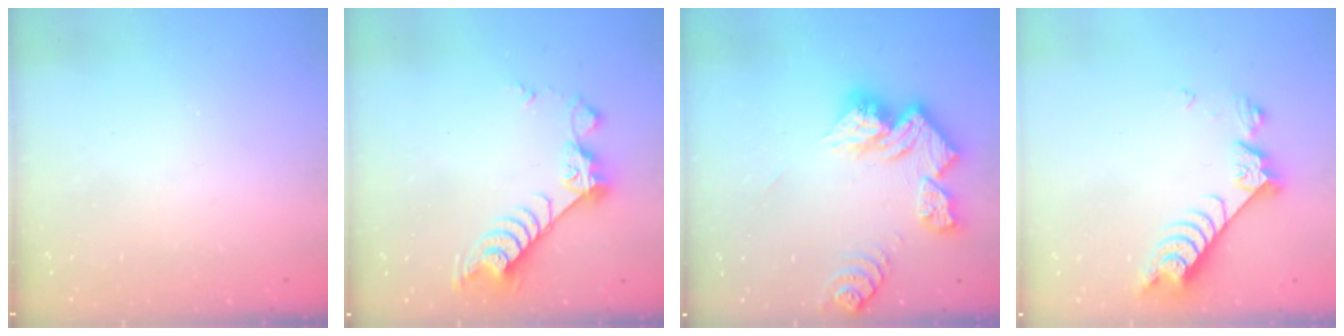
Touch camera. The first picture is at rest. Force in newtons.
{"total": 9.5, "press": 9.5, "slide": 0.5}
{"total": 14.5, "press": 14.4, "slide": 1.5}
{"total": 8.1, "press": 8.1, "slide": 0.8}